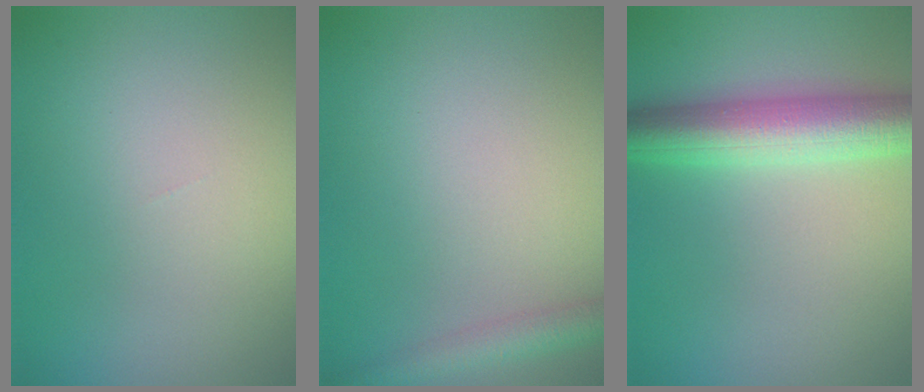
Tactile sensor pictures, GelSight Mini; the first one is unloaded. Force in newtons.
{"total": 2.7, "press": 2.7, "slide": 0.2}
{"total": 6.4, "press": 6.4, "slide": 0.0}